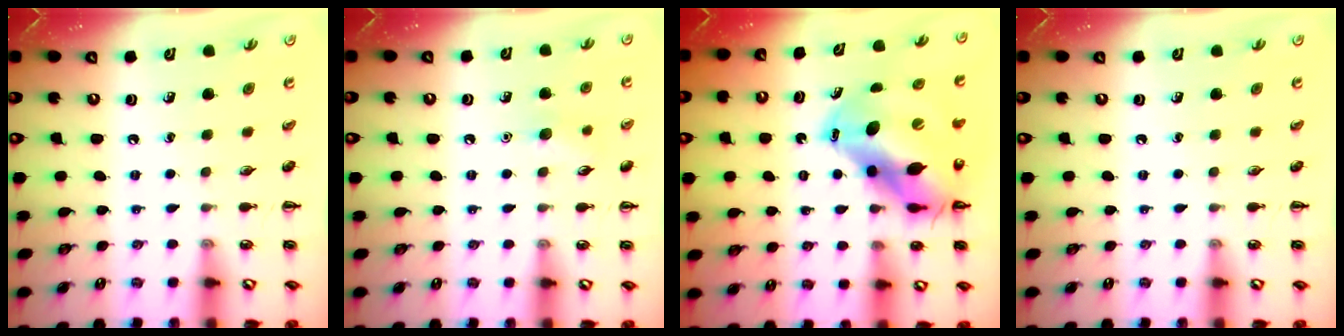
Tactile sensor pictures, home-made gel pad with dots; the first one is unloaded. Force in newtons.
{"total": 6.0, "press": 5.8, "slide": 1.5}
{"total": 14.5, "press": 13.9, "slide": 4.0}
{"total": 0.0}